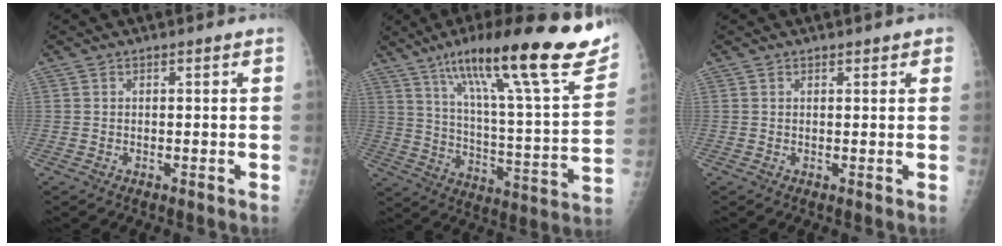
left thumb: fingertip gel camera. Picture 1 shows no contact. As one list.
[{"total": 29.9, "force": [18.8, 5.1, 22.6], "torque": [-0.326, -0.043, 0.290]}, {"total": 1.3, "force": [0.9, 0.6, 0.6], "torque": [0.002, -0.003, 0.008]}]